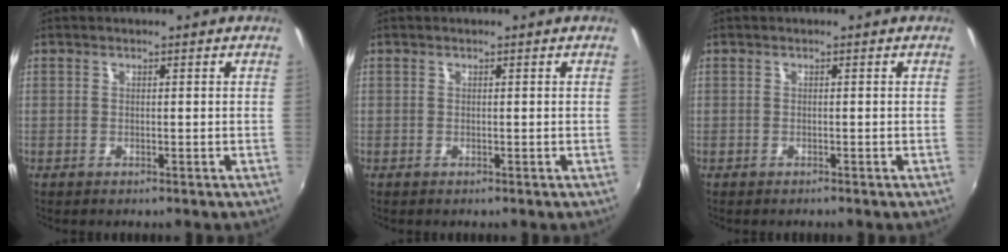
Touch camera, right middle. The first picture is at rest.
{"total": 0.0}
{"total": 0.0}